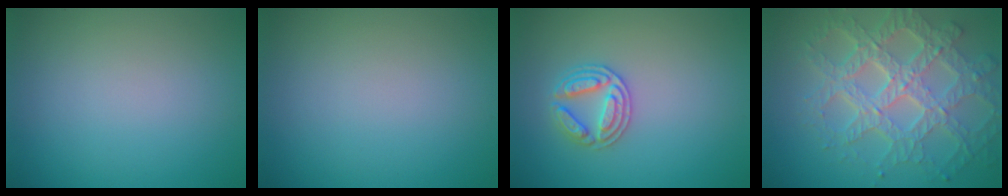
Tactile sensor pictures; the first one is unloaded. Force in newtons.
{"total": 0.0}
{"total": 2.7, "press": 2.7, "slide": 0.4}
{"total": 7.9, "press": 5.7, "slide": 5.4}